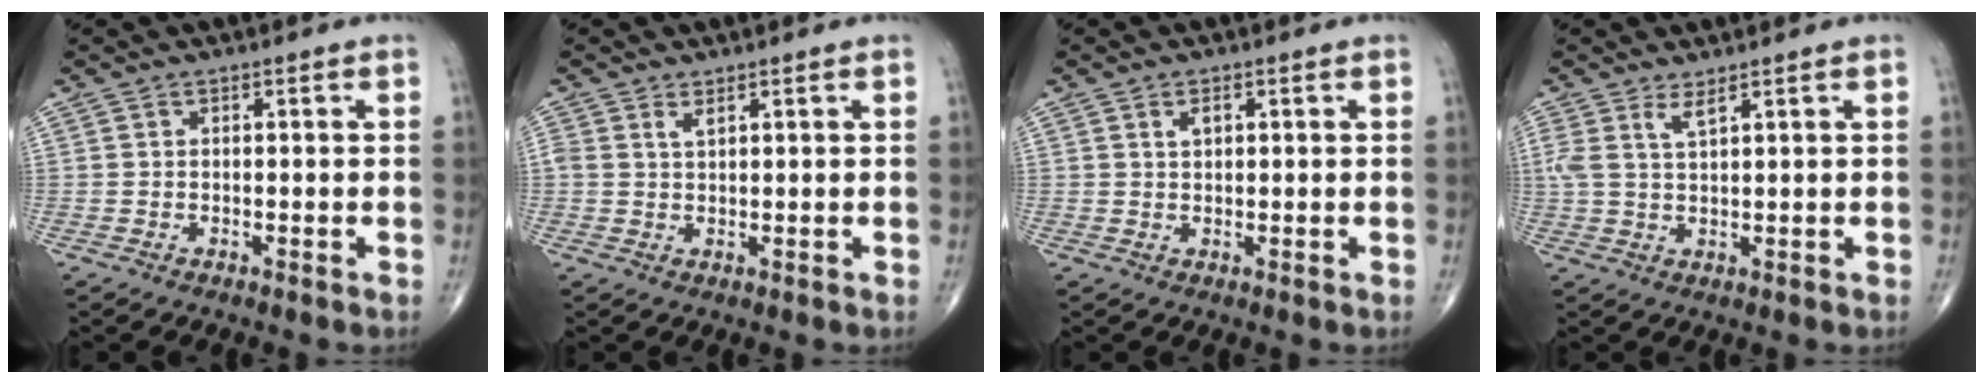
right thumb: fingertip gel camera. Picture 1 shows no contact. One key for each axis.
{"total": 1.7, "fx": 1.0, "fy": 0.6, "fz": 1.1, "tx": -0.025, "ty": 0.000, "tz": 0.025}
{"total": 1.8, "fx": 0.7, "fy": 1.0, "fz": 1.3, "tx": -0.017, "ty": 0.000, "tz": 0.013}
{"total": 3.2, "fx": 2.0, "fy": 0.5, "fz": 2.4, "tx": -0.058, "ty": -0.008, "tz": 0.048}